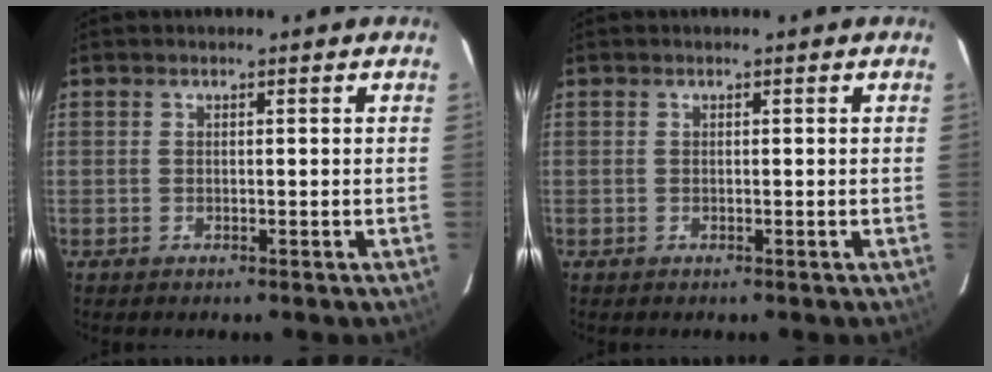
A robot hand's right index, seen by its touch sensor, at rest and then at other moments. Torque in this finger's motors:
{"motor_torque": [-0.05, -0.02, 0.00, 0.01]}